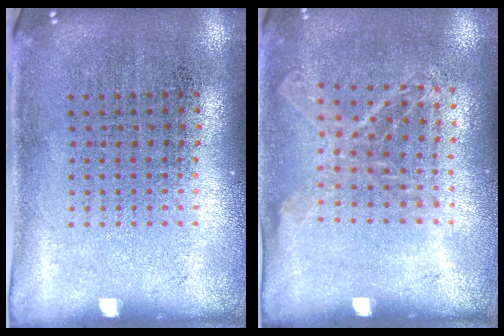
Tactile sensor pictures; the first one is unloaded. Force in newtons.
{"total": 1.1, "press": 1.0, "slide": 0.3}